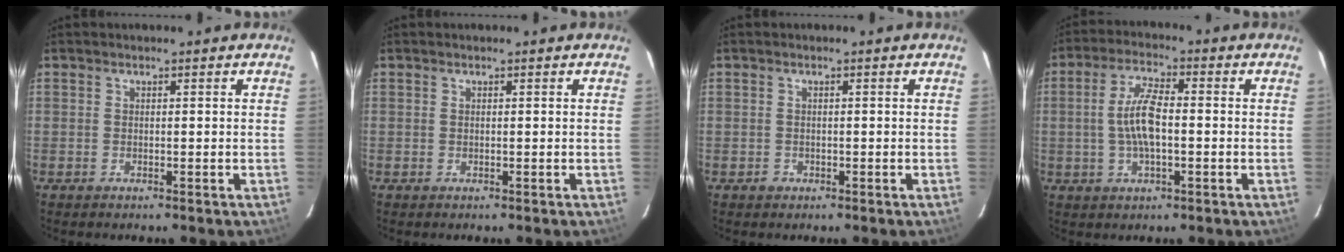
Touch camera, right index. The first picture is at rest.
{"total": 0.0}
{"total": 1.3, "force": [-0.6, 1.2, 0.0], "torque": [0.000, 0.004, -0.006]}
{"total": 7.6, "force": [-0.7, 2.6, 7.1], "torque": [-0.141, 0.007, -0.012]}